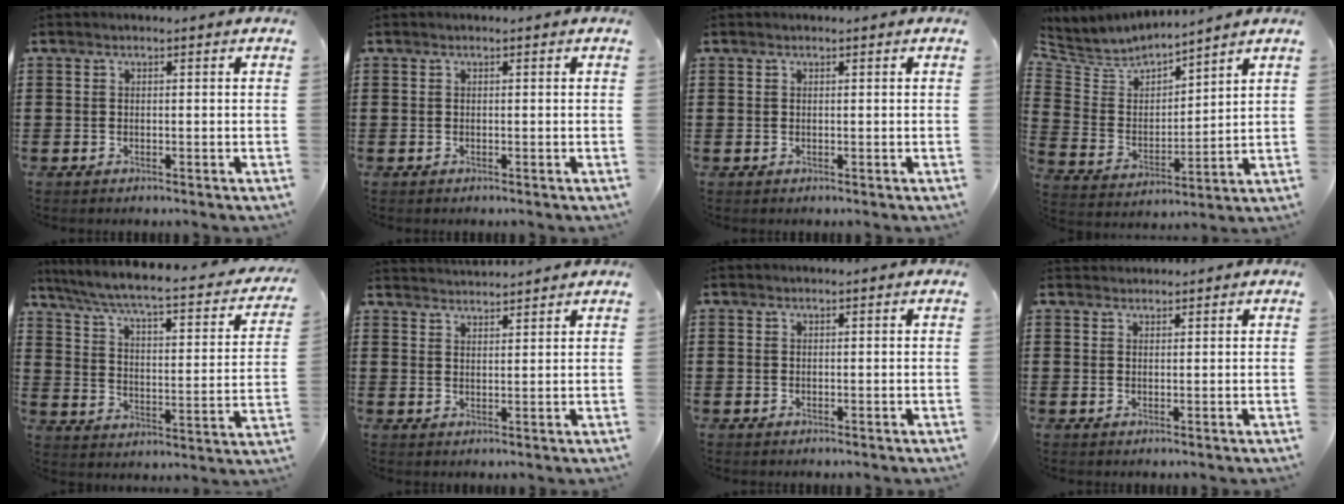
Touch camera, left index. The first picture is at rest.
{"total": 0.0}
{"total": 0.0}
{"total": 4.8, "force": [4.6, 1.4, 0.5], "torque": [-0.044, -0.035, 0.074]}
{"total": 4.9, "force": [3.6, 0.2, 3.2], "torque": [-0.080, -0.039, 0.051]}
{"total": 2.6, "force": [2.5, -0.3, -0.3], "torque": [-0.002, -0.008, 0.048]}
{"total": 0.0}
{"total": 1.3, "force": [1.2, 0.3, -0.1], "torque": [-0.001, 0.001, 0.025]}